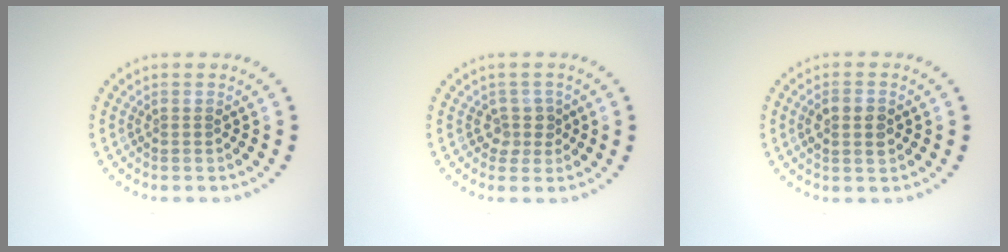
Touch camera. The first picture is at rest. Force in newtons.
{"total": 1.9, "press": 1.4, "slide": 1.2}
{"total": 2.3, "press": 2.3, "slide": 0.3}